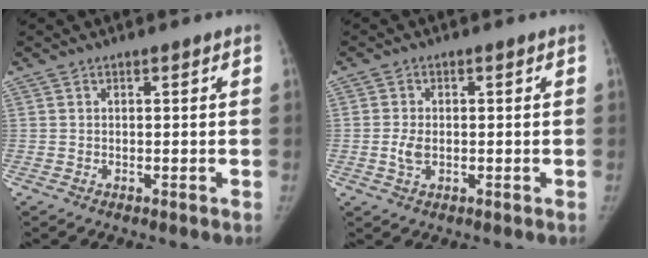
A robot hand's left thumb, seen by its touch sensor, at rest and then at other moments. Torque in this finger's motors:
{"motor_torque": [-0.09, 0.05, -0.46, 0.11, 0.00]}